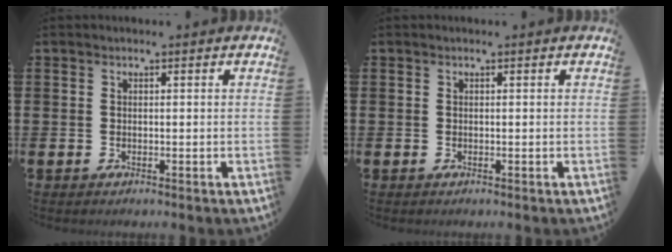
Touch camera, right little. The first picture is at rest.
{"total": 0.0}